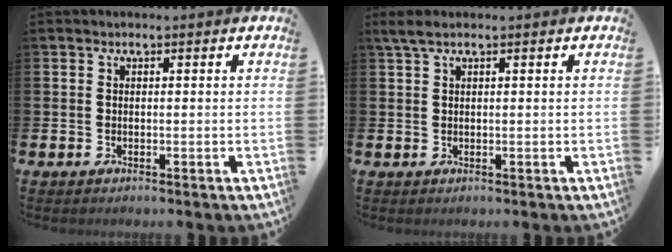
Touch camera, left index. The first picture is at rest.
{"total": 1.7, "force": [1.1, 0.2, 1.2], "torque": [-0.030, 0.005, 0.020]}